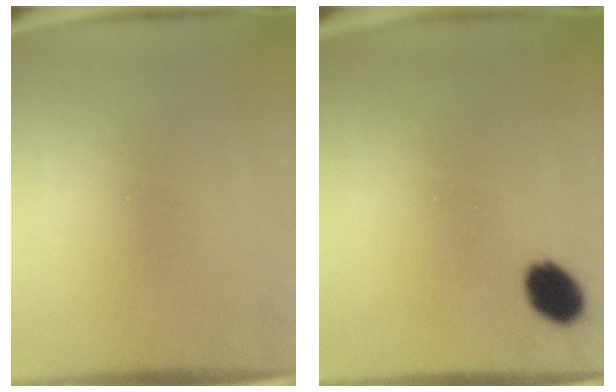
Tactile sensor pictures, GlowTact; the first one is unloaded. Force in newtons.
{"total": 6.4}